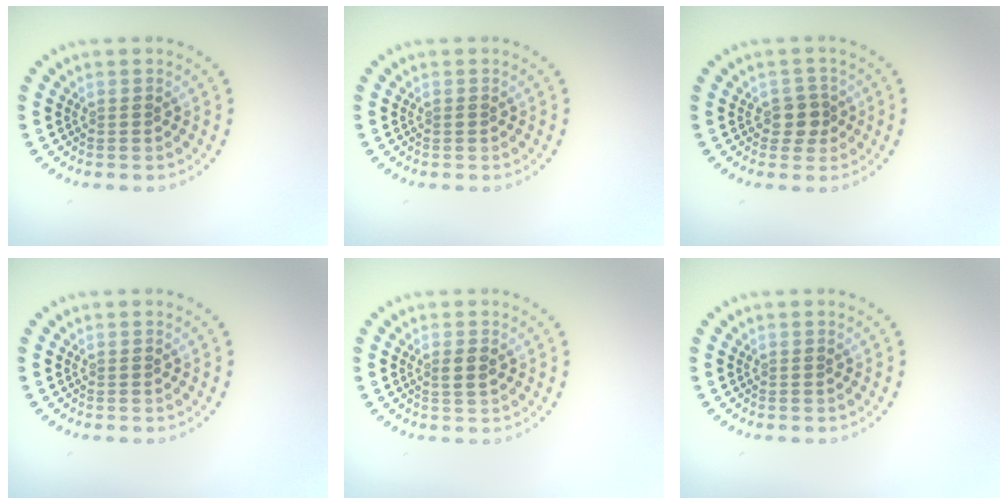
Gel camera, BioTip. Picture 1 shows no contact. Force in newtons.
{"total": 0.0}
{"total": 2.0, "press": 1.8, "slide": 1.0}
{"total": 0.0}
{"total": 1.3, "press": 1.3, "slide": 0.4}
{"total": 0.0}